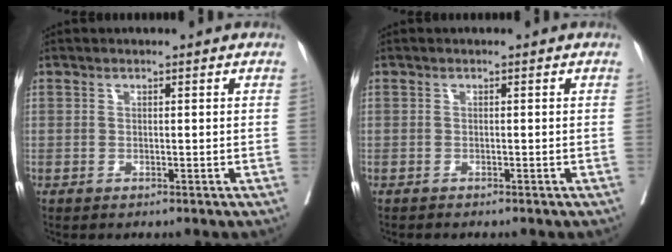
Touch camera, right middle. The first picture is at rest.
{"total": 0.6, "force": [-0.6, 0.1, 0.1], "torque": [-0.005, -0.001, -0.011]}